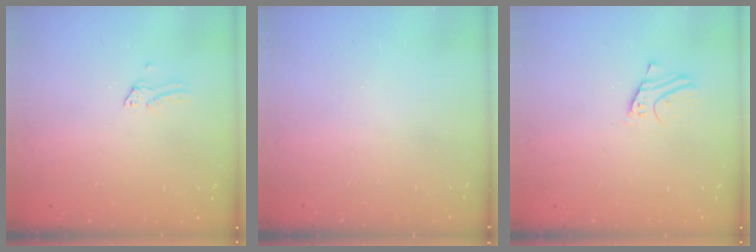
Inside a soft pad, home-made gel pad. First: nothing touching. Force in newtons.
{"total": 0.0}
{"total": 3.7, "press": 3.7, "slide": 0.2}